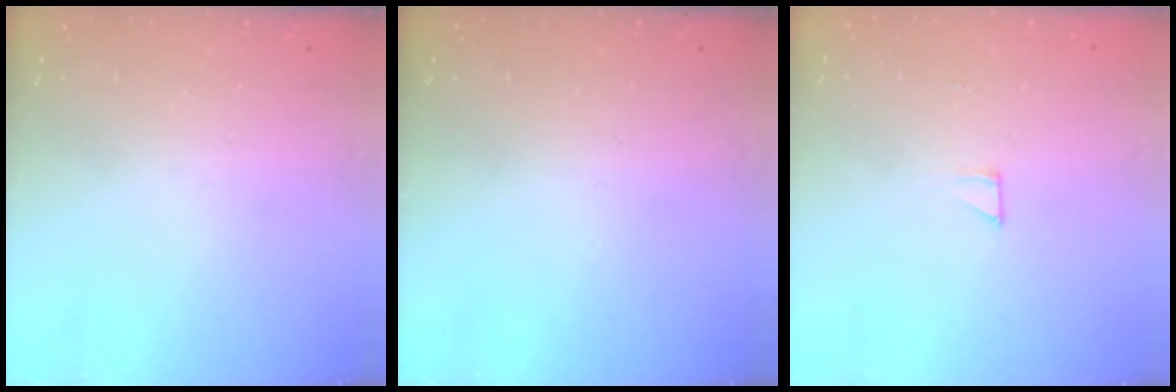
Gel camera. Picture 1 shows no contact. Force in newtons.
{"total": 0.0}
{"total": 2.6, "press": 2.6, "slide": 0.1}